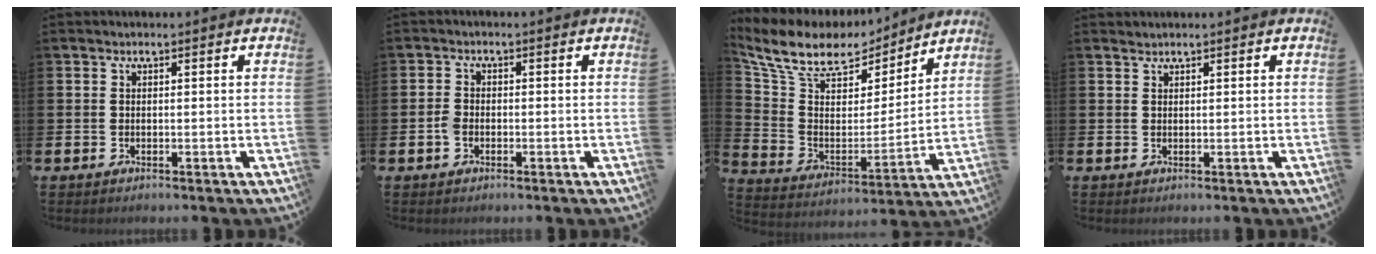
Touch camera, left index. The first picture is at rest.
{"total": 1.9, "force": [-0.6, 1.5, 1.1], "torque": [-0.022, 0.005, -0.013]}
{"total": 10.4, "force": [8.9, 4.4, 2.9], "torque": [-0.113, -0.051, 0.160]}
{"total": 0.8, "force": [0.8, 0.0, -0.2], "torque": [0.002, -0.001, 0.016]}